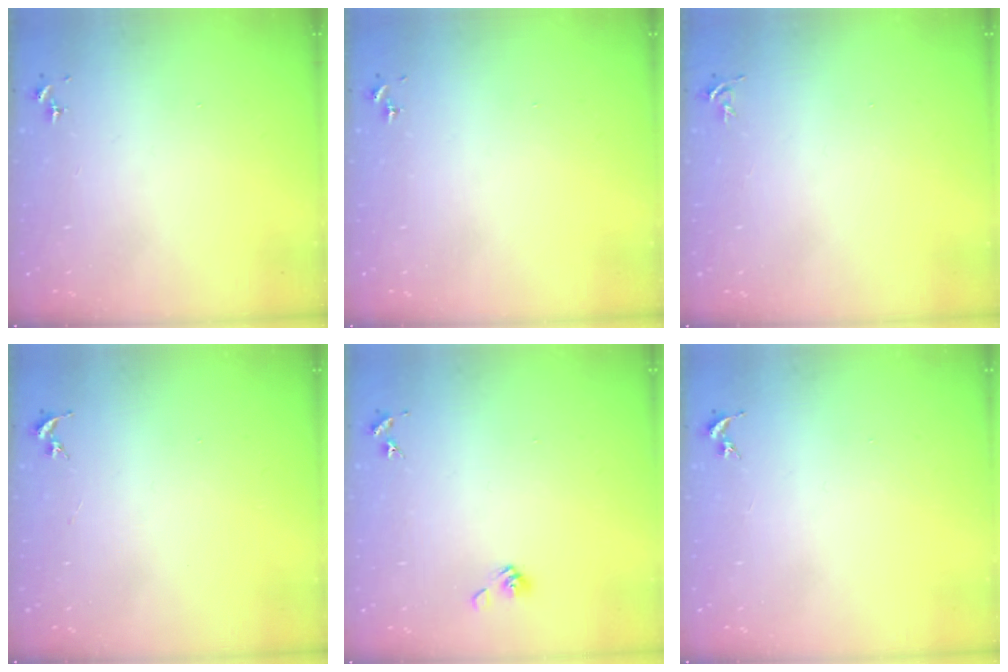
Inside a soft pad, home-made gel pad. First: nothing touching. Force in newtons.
{"total": 0.0}
{"total": 3.7, "press": 3.7, "slide": 0.5}
{"total": 0.0}
{"total": 5.4, "press": 5.0, "slide": 2.2}
{"total": 0.0}